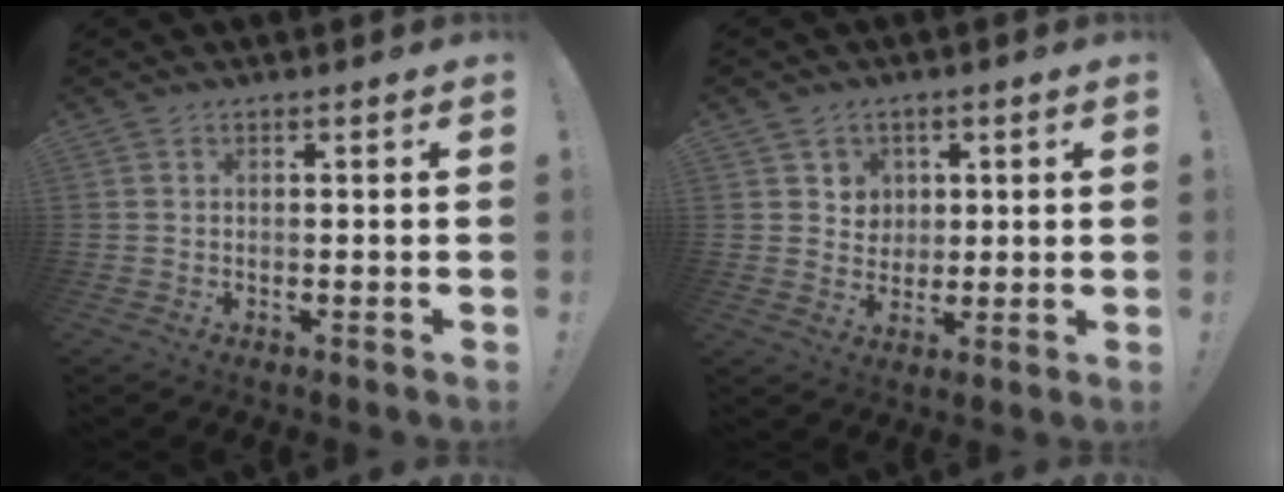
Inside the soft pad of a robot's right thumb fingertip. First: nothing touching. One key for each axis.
{"total": 5.3, "fx": 2.3, "fy": 4.8, "fz": 0.4, "tx": 0.002, "ty": -0.022, "tz": 0.042}